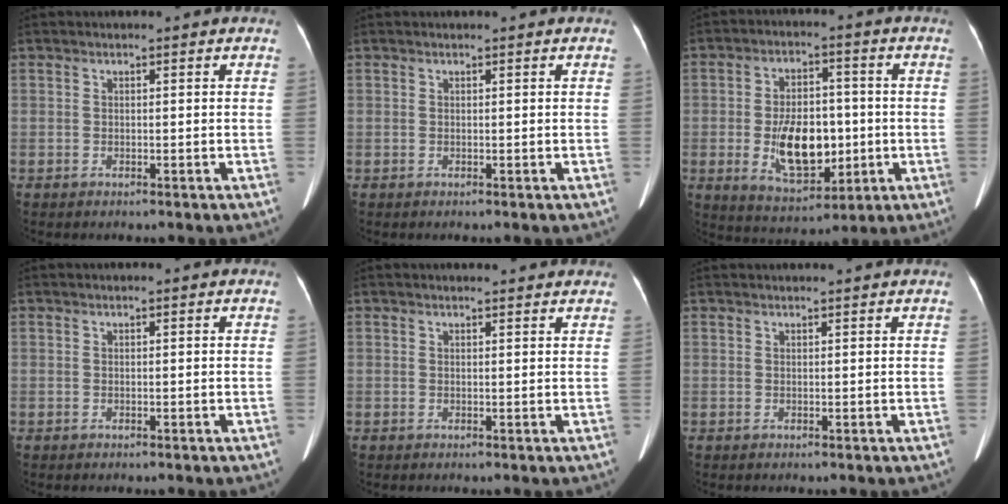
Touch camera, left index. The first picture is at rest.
{"total": 0.6, "force": [0.6, 0.0, 0.2], "torque": [-0.002, 0.010, 0.011]}
{"total": 11.2, "force": [-1.8, 6.0, 9.2], "torque": [-0.165, 0.000, -0.021]}
{"total": 0.0}
{"total": 4.4, "force": [4.1, 0.7, 1.2], "torque": [-0.013, 0.010, 0.040]}
{"total": 2.9, "force": [2.8, -0.3, 0.8], "torque": [-0.008, 0.021, 0.037]}